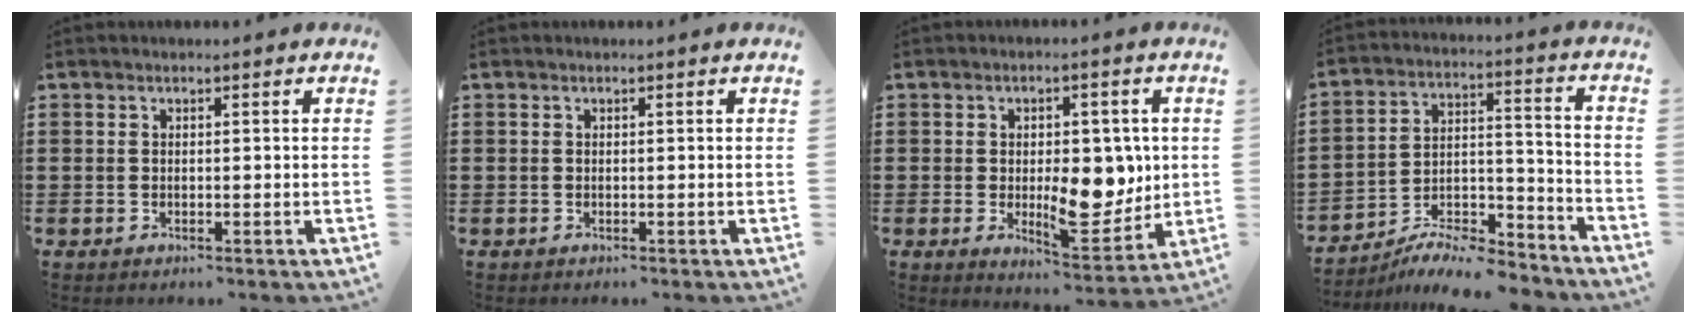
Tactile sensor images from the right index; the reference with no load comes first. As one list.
[{"total": 0.0}, {"total": 10.5, "force": [0.0, 5.7, 8.8], "torque": [-0.109, -0.006, 0.002]}, {"total": 9.3, "force": [-8.6, 1.7, 3.1], "torque": [-0.043, 0.025, -0.165]}]